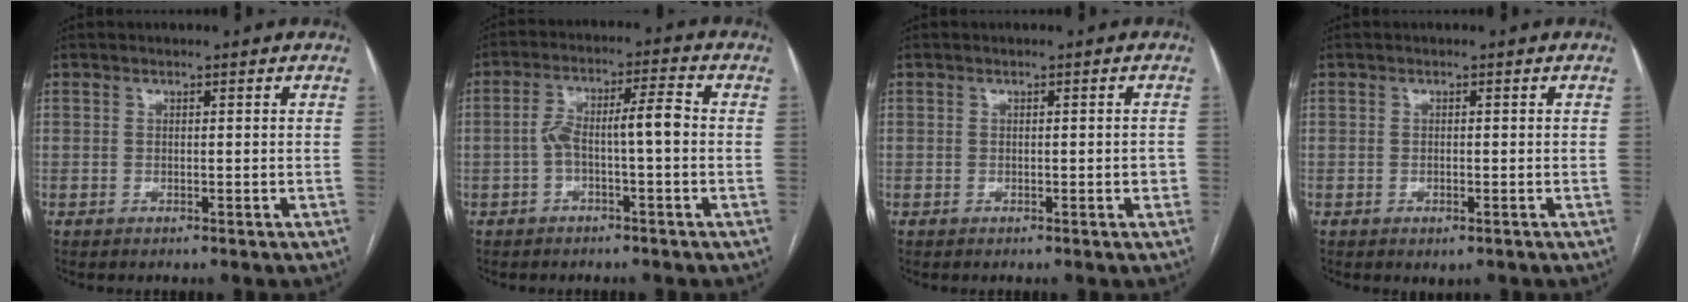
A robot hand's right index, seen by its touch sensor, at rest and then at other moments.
{"total": 6.6, "force": [-1.1, 1.0, 6.5], "torque": [-0.120, 0.031, -0.018]}
{"total": 1.4, "force": [-0.3, 0.4, 1.3], "torque": [-0.017, 0.002, -0.002]}
{"total": 1.2, "force": [-0.6, 0.6, 0.9], "torque": [-0.012, -0.001, -0.002]}